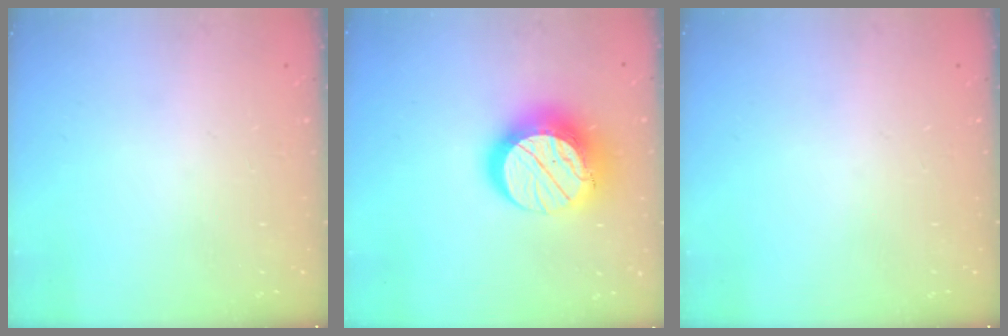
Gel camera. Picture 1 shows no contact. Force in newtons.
{"total": 17.7, "press": 17.6, "slide": 1.9}
{"total": 0.0}